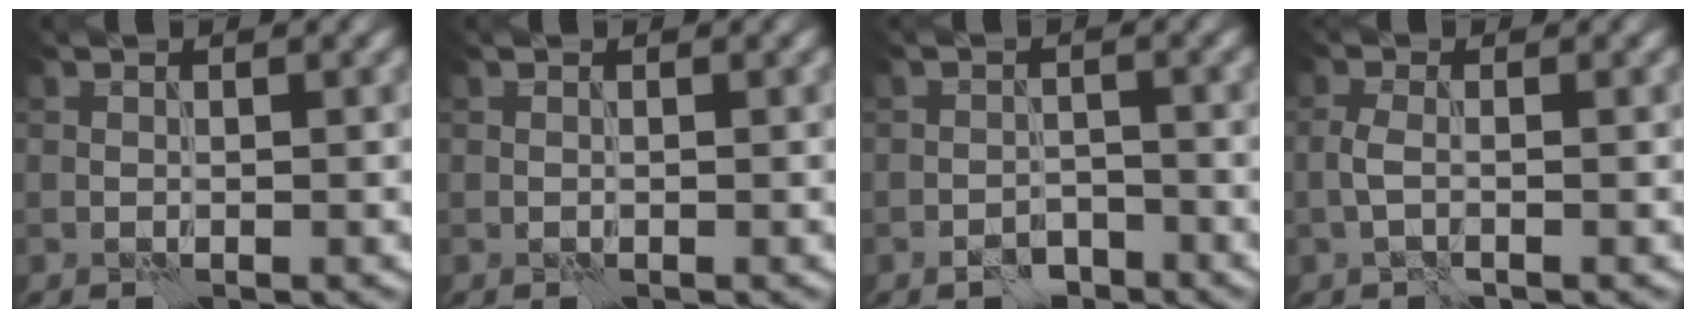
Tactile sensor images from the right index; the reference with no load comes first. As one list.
[{"total": 0.0}, {"total": 2.0, "force": [-1.5, 1.1, 0.8], "torque": [-0.008, 0.006, -0.027]}, {"total": 1.5, "force": [-0.4, 0.6, 1.4], "torque": [-0.033, 0.002, -0.012]}]